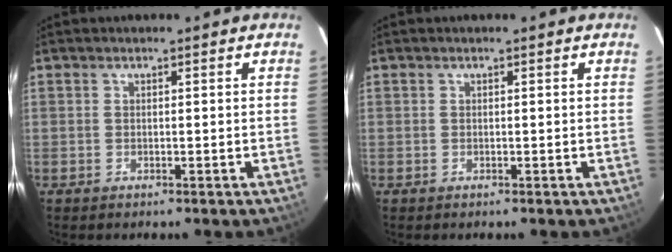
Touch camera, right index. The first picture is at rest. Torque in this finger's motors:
{"motor_torque": [-0.01, 0.01, 0.01, 0.01]}